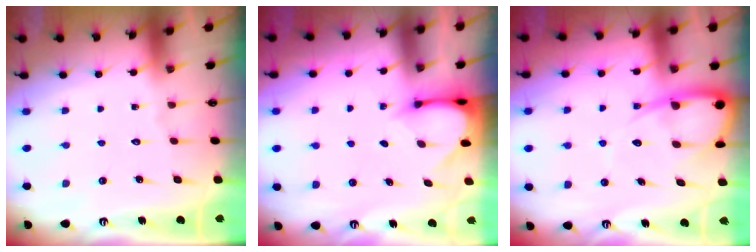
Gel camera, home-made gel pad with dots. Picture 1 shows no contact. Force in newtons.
{"total": 3.4, "press": 3.4, "slide": 0.3}
{"total": 8.1, "press": 8.1, "slide": 0.9}